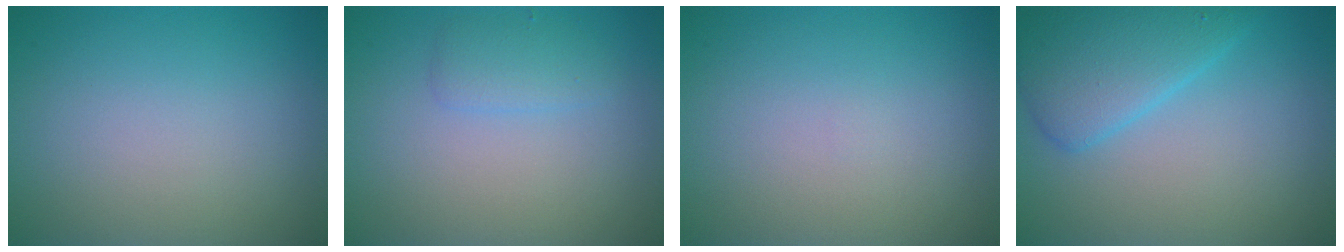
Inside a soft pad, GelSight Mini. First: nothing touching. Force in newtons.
{"total": 1.6, "press": 1.6, "slide": 0.0}
{"total": 0.0}
{"total": 4.9, "press": 4.9, "slide": 0.2}